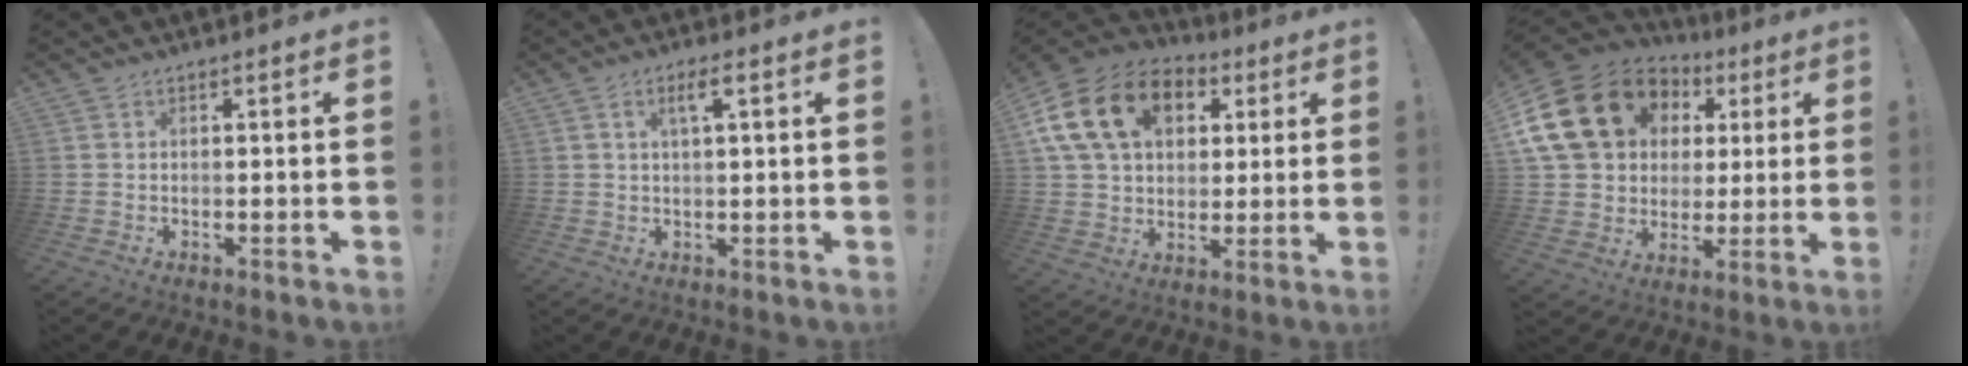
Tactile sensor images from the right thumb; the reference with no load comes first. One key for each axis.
{"total": 3.8, "fx": 1.4, "fy": 0.7, "fz": 3.5, "tx": -0.057, "ty": -0.001, "tz": 0.019}
{"total": 20.2, "fx": 7.1, "fy": 14.4, "fz": 12.3, "tx": -0.207, "ty": -0.008, "tz": 0.136}
{"total": 22.8, "fx": 7.7, "fy": 17.0, "fz": 13.0, "tx": -0.235, "ty": -0.019, "tz": 0.171}